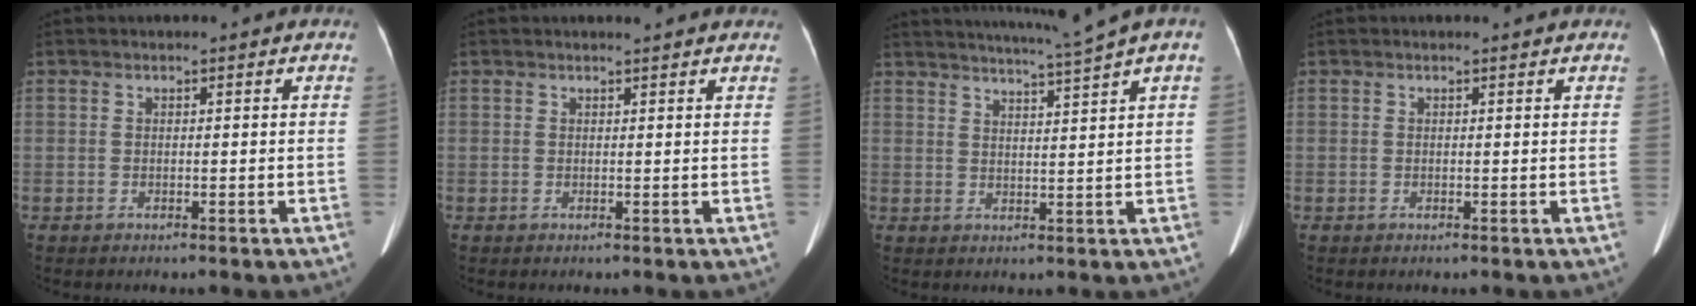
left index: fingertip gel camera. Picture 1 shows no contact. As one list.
[{"total": 4.2, "force": [3.9, 0.3, 1.5], "torque": [-0.020, 0.013, 0.037]}, {"total": 8.0, "force": [6.7, -2.2, 3.9], "torque": [-0.062, -0.009, 0.096]}, {"total": 0.7, "force": [0.7, -0.1, 0.1], "torque": [-0.007, -0.001, 0.008]}]